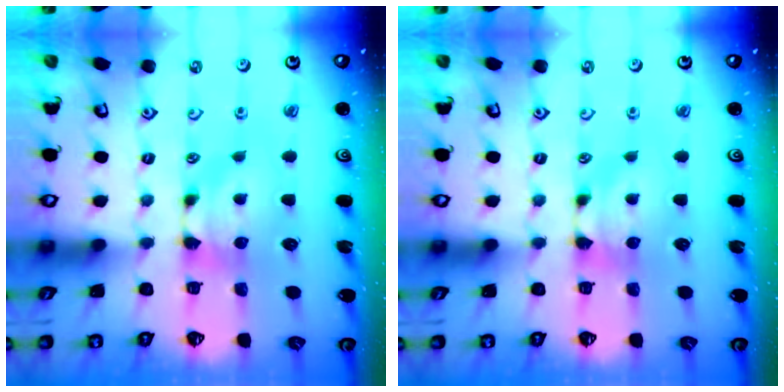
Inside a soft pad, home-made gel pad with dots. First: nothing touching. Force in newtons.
{"total": 0.0}